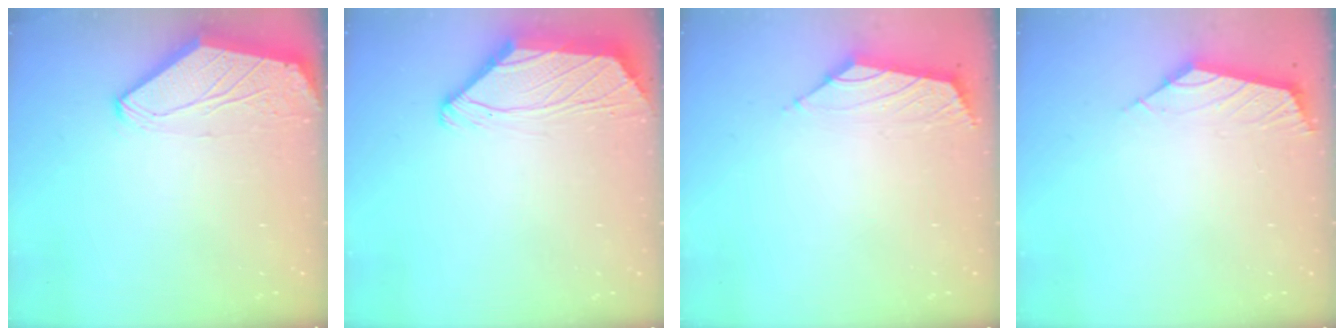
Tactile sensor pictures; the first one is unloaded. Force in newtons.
{"total": 1.6, "press": 1.5, "slide": 0.6}
{"total": 1.6, "press": 1.5, "slide": 0.6}
{"total": 2.9, "press": 2.8, "slide": 0.7}